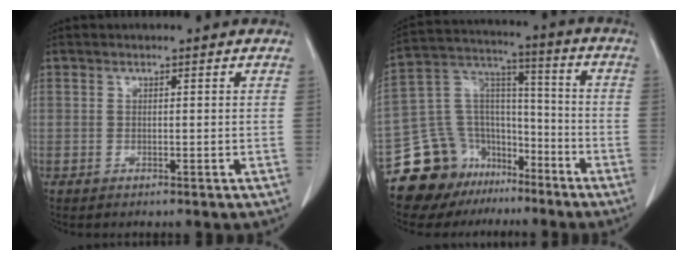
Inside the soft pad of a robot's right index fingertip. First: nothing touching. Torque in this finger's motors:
{"motor_torque": [-0.05, -0.18, -0.18, -0.21]}